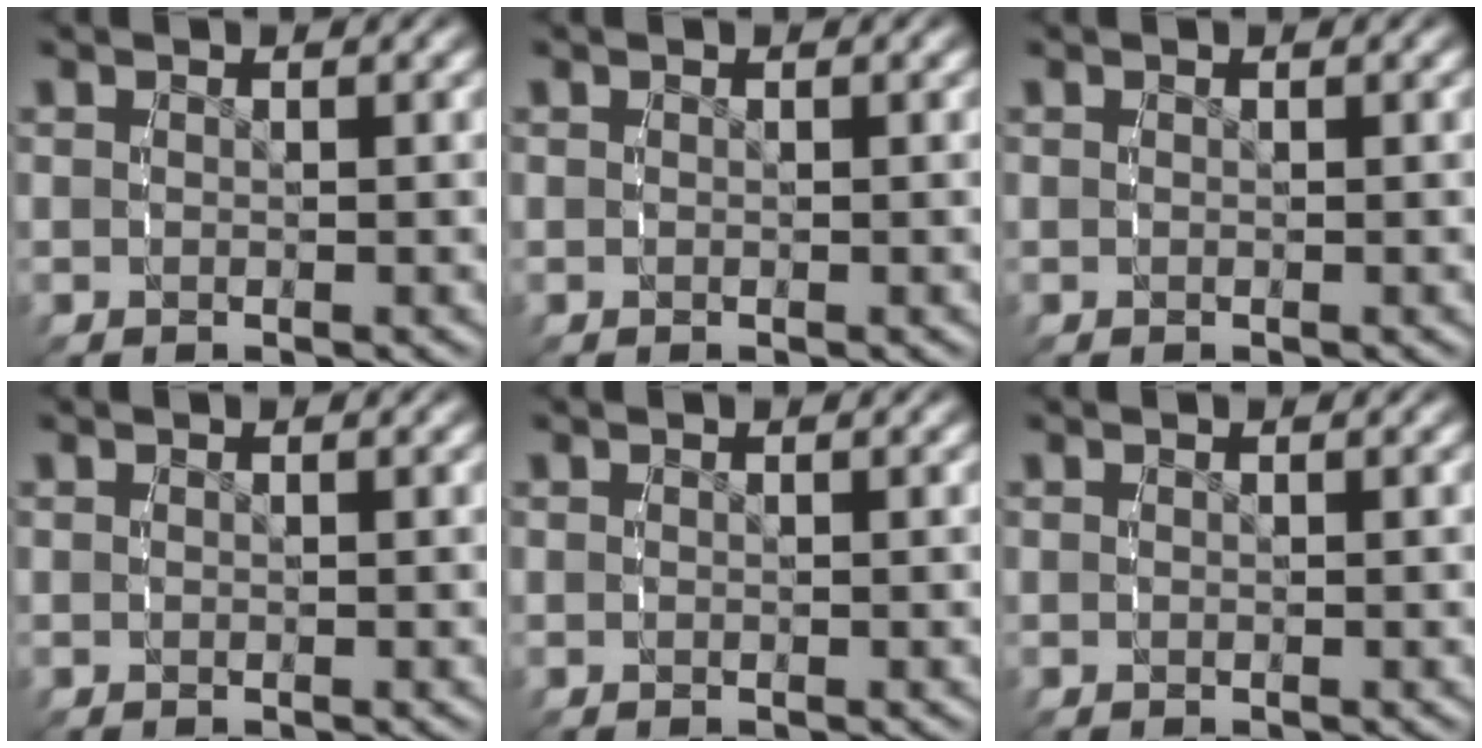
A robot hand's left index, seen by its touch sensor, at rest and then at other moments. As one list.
[{"total": 0.0}, {"total": 0.0}, {"total": 0.0}, {"total": 0.0}, {"total": 0.0}]